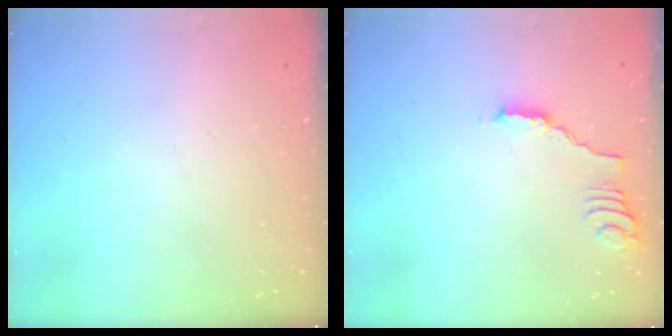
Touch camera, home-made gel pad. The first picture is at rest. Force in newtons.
{"total": 2.0, "press": 2.0, "slide": 0.5}